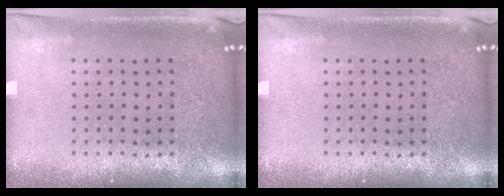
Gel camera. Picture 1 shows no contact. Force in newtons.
{"total": 0.0}